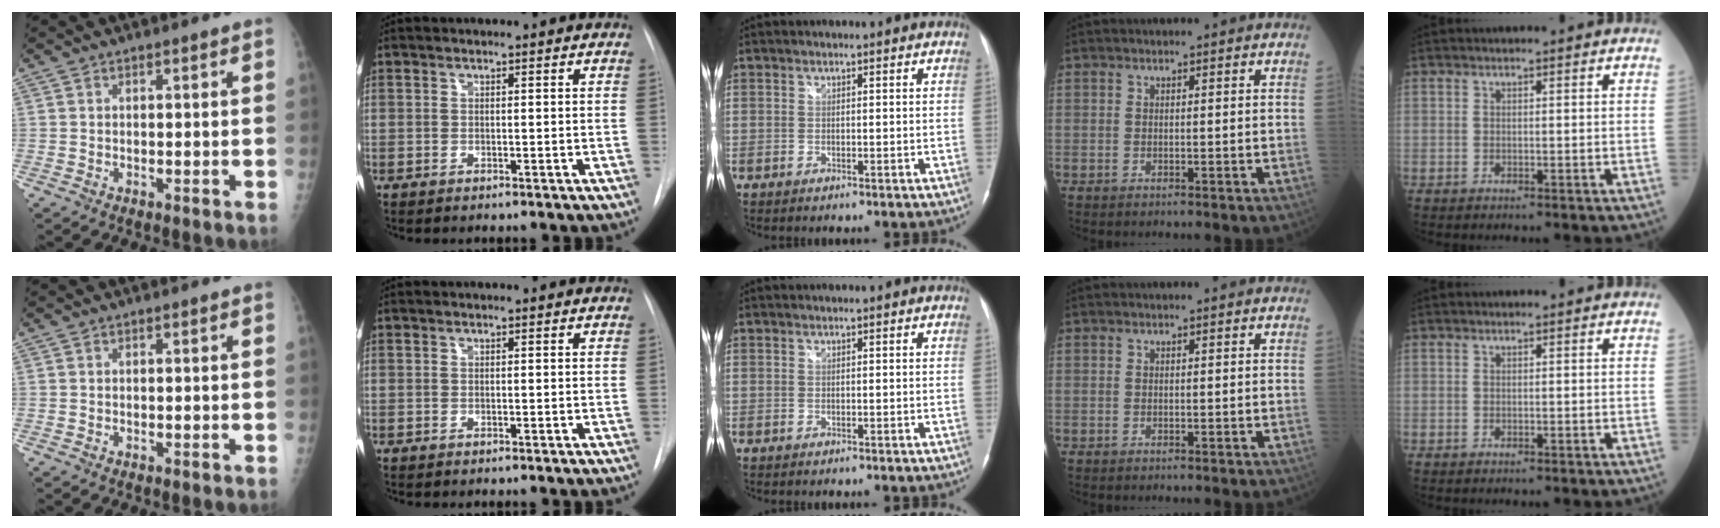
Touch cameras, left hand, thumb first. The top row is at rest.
{}